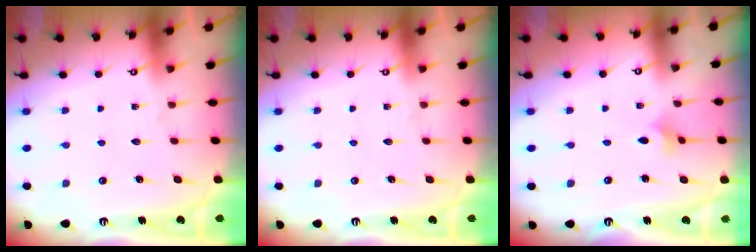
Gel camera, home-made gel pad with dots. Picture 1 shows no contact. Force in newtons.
{"total": 0.0}
{"total": 1.8, "press": 1.7, "slide": 0.5}